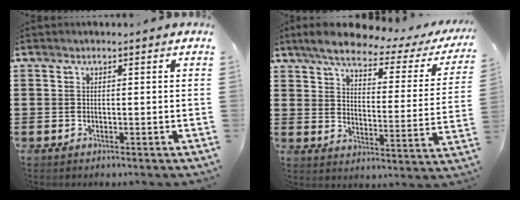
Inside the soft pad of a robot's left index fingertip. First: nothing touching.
{"total": 5.9, "force": [4.7, 1.2, 3.3], "torque": [-0.086, -0.022, 0.077]}